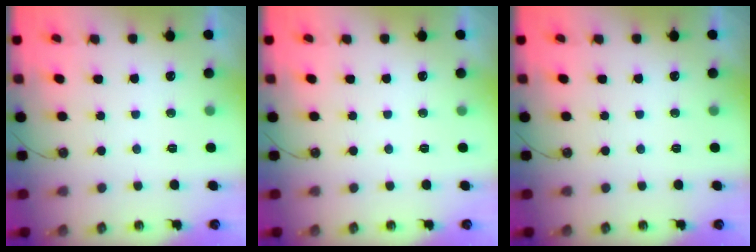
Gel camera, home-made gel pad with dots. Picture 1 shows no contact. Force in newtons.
{"total": 0.0}
{"total": 0.0}